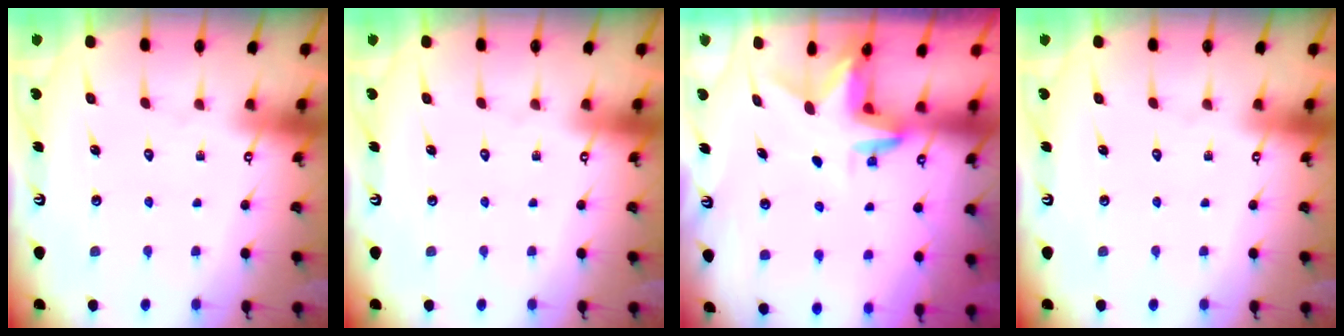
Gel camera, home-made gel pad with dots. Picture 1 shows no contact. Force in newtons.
{"total": 0.0}
{"total": 3.1, "press": 3.1, "slide": 0.2}
{"total": 0.0}